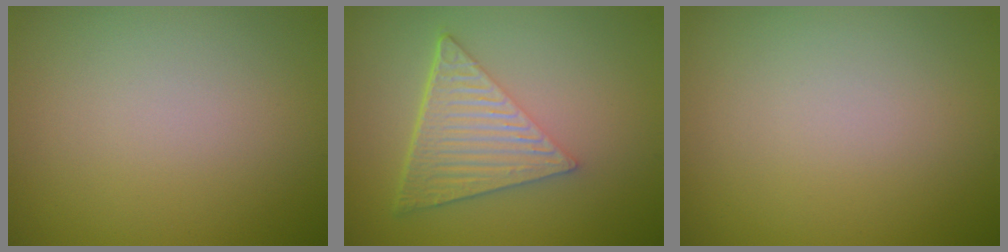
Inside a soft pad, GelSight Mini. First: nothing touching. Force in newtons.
{"total": 6.3, "press": 4.2, "slide": 4.7}
{"total": 0.0}